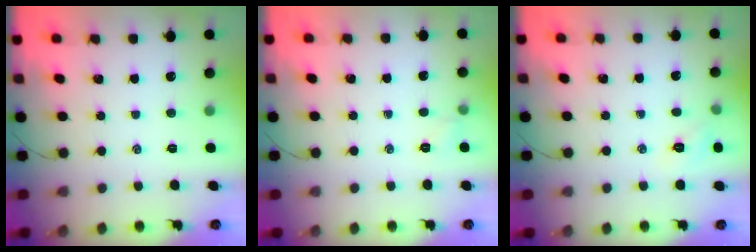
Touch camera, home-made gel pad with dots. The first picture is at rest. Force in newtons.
{"total": 4.7, "press": 4.6, "slide": 1.0}
{"total": 5.5, "press": 5.3, "slide": 1.5}